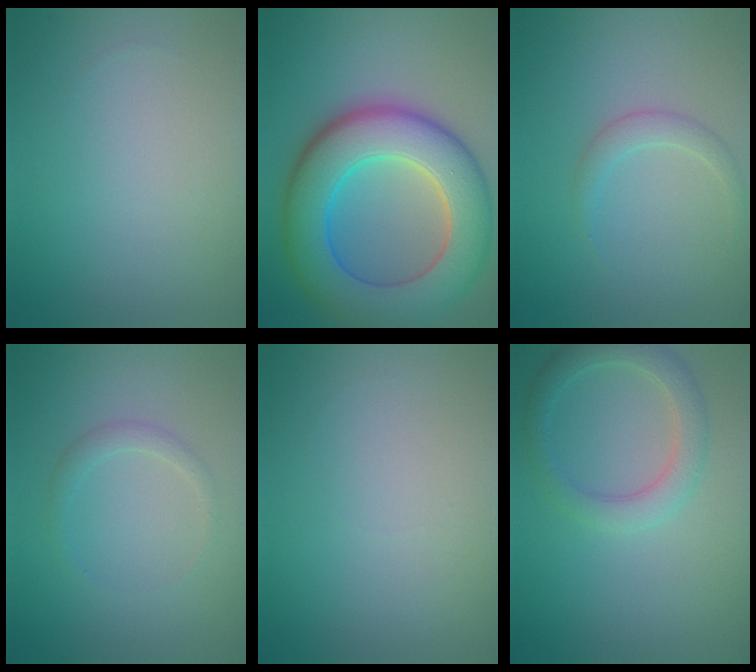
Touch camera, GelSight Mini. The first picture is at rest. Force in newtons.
{"total": 11.3, "press": 11.3, "slide": 0.2}
{"total": 1.6, "press": 1.6, "slide": 0.2}
{"total": 1.2, "press": 1.2, "slide": 0.1}
{"total": 0.0}
{"total": 3.0, "press": 3.0, "slide": 0.1}